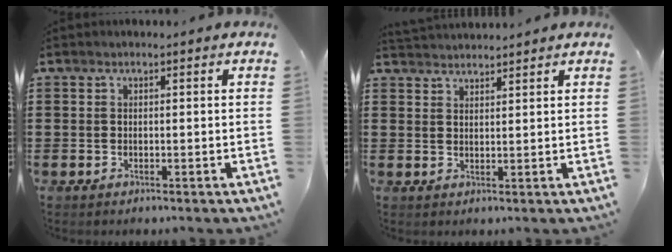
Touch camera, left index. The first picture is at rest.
{"total": 2.2, "force": [2.2, -0.1, -0.1], "torque": [-0.004, -0.003, 0.044]}